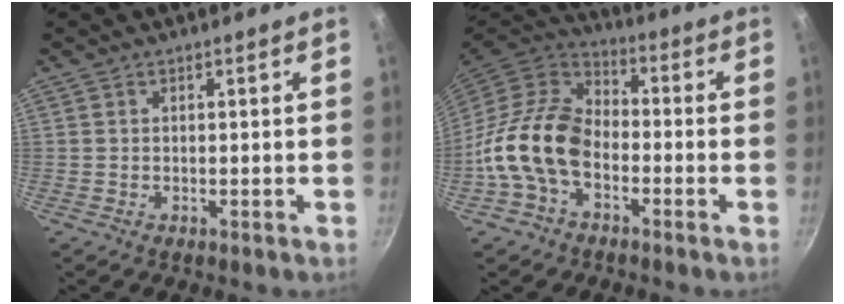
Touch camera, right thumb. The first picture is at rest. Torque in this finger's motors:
{"motor_torque": [1.84, 2.98, 1.44, -1.33, 0.20]}